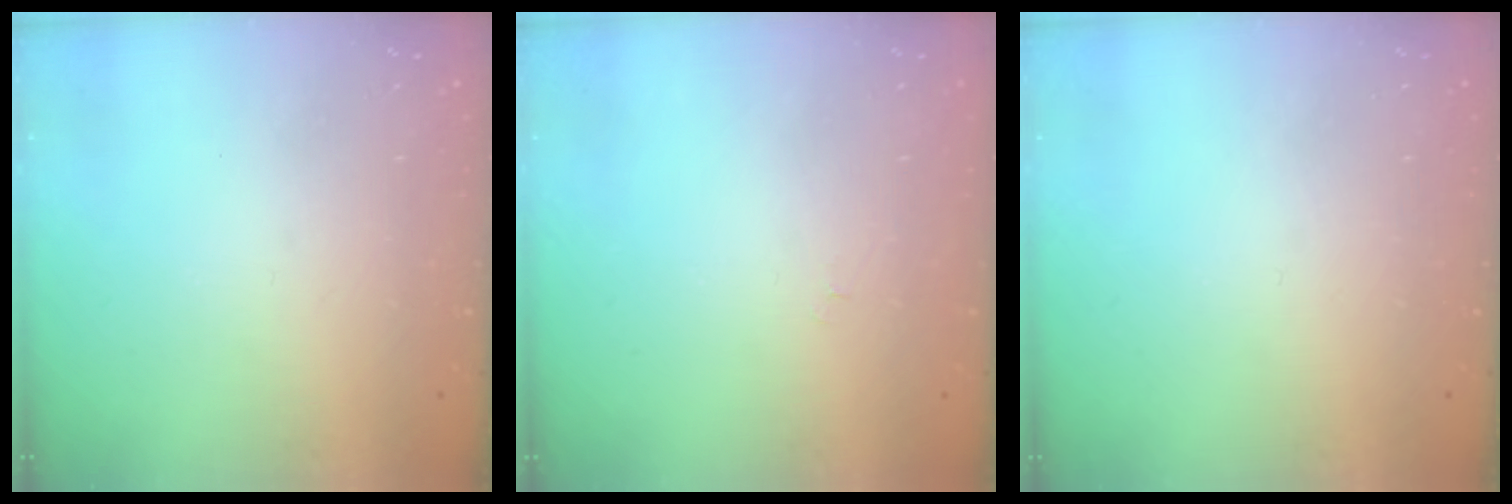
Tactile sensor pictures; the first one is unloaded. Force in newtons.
{"total": 3.1, "press": 3.1, "slide": 0.5}
{"total": 0.0}